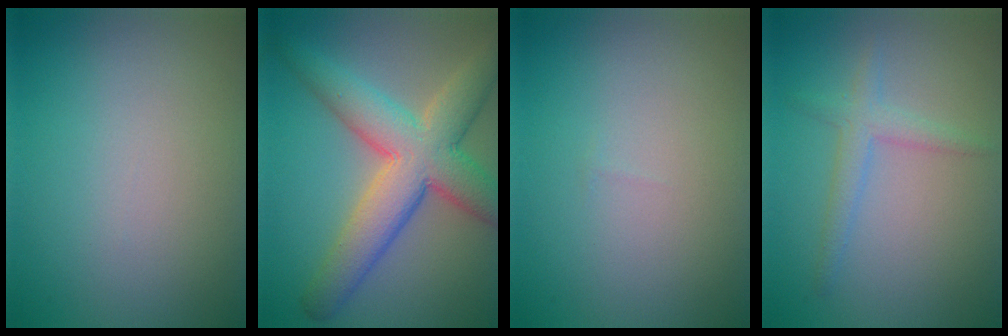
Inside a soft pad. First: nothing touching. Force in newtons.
{"total": 8.9, "press": 8.9, "slide": 0.3}
{"total": 0.0}
{"total": 2.1, "press": 2.1, "slide": 0.1}